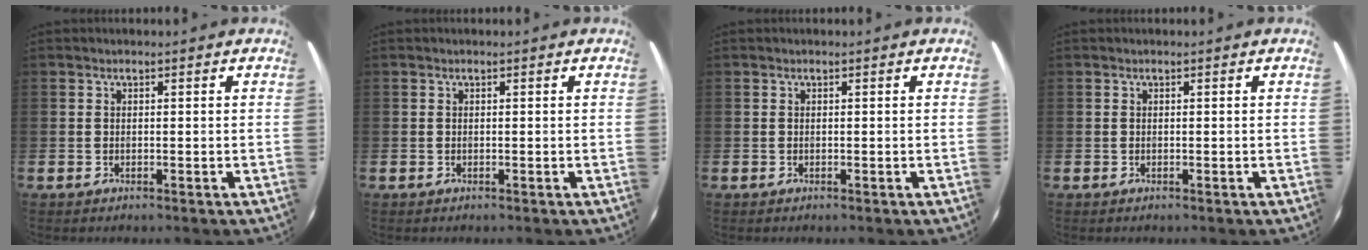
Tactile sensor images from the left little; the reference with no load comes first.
{"total": 0.0}
{"total": 0.0}
{"total": 0.0}